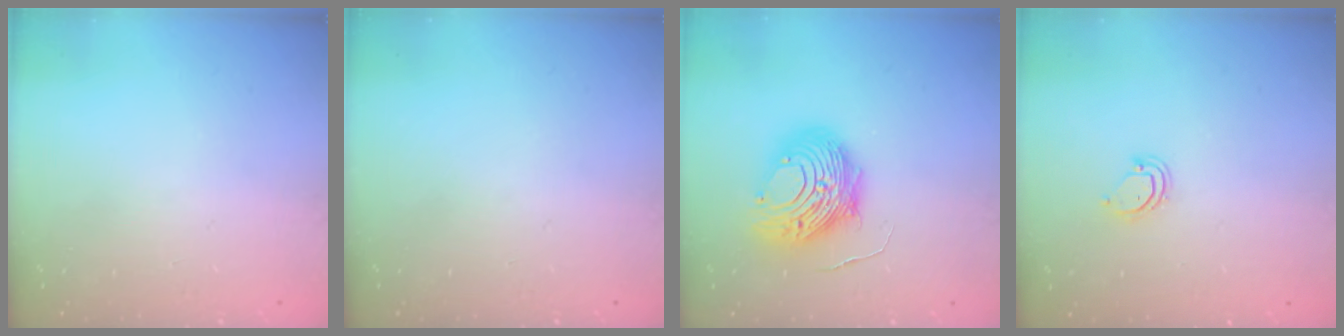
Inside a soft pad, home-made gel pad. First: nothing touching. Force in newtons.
{"total": 0.0}
{"total": 13.5, "press": 13.4, "slide": 1.4}
{"total": 3.1, "press": 3.1, "slide": 0.2}